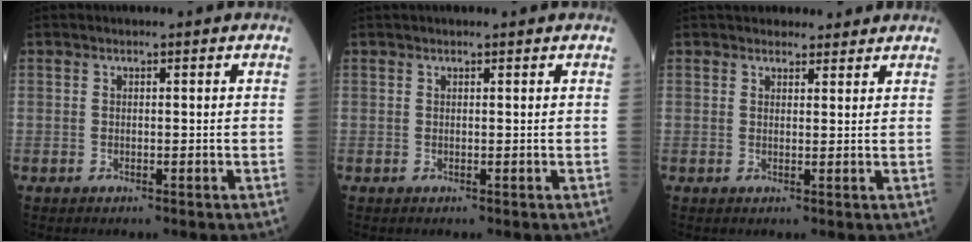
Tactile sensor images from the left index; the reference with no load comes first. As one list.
[{"total": 1.3, "force": [1.2, 0.1, 0.6], "torque": [-0.007, 0.021, 0.020]}, {"total": 6.4, "force": [5.8, 2.3, 1.6], "torque": [-0.009, 0.022, 0.074]}]